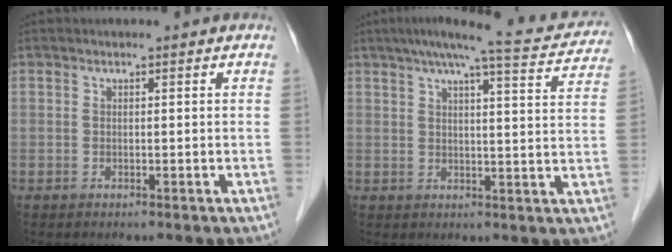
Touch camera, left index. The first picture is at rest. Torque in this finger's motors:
{"motor_torque": [0.43, -0.52, 0.00, -0.01]}